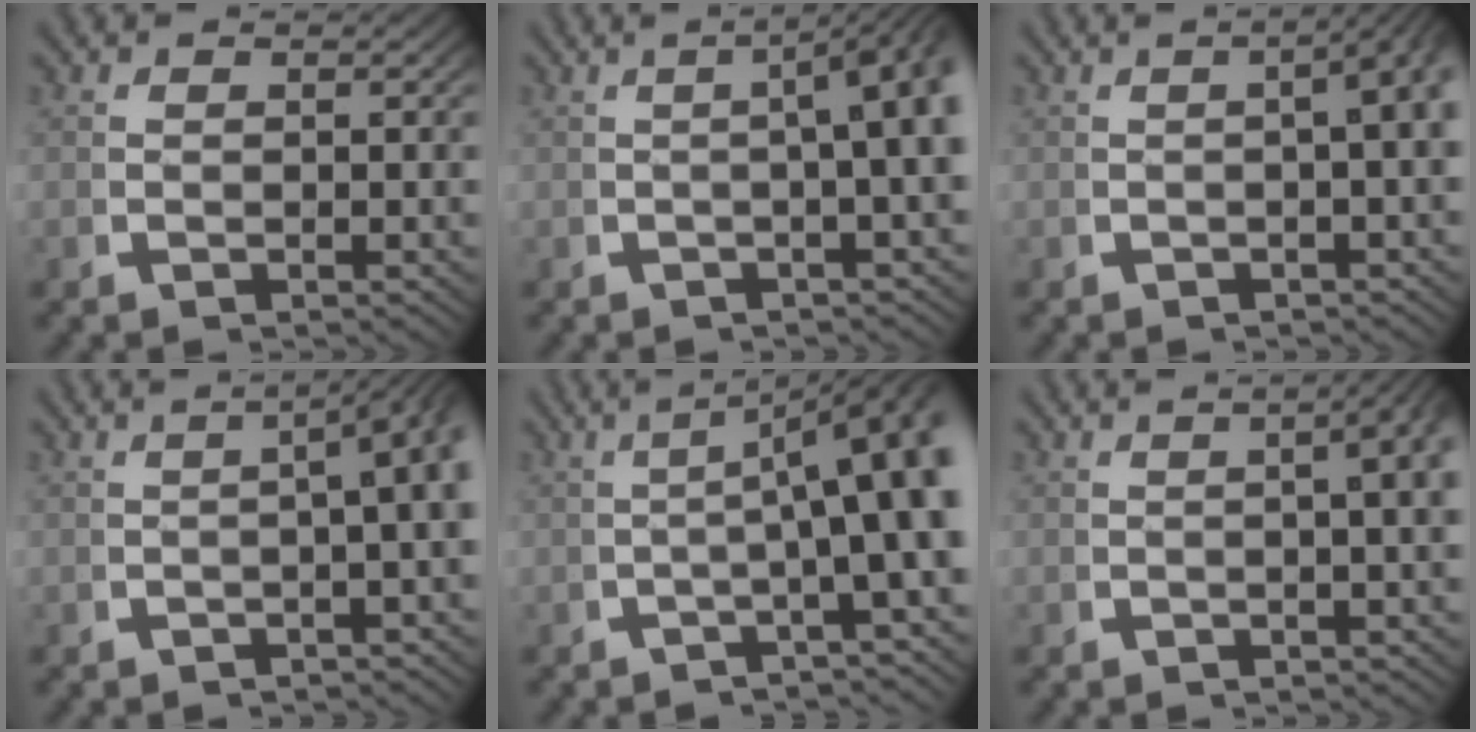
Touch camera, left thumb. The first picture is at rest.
{"total": 8.1, "force": [1.4, 3.3, 7.3], "torque": [-0.079, 0.028, 0.005]}
{"total": 6.9, "force": [1.6, 3.3, 5.9], "torque": [-0.052, 0.033, 0.005]}
{"total": 7.8, "force": [0.6, 3.5, 7.0], "torque": [-0.073, 0.026, -0.001]}
{"total": 10.4, "force": [1.1, 4.9, 9.1], "torque": [-0.113, 0.017, -0.003]}
{"total": 7.3, "force": [2.2, 3.7, 5.9], "torque": [-0.047, 0.040, 0.009]}